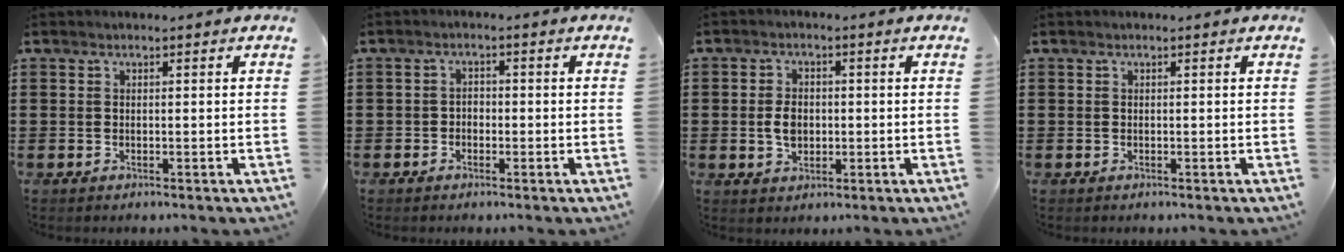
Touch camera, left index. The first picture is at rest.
{"total": 1.4, "force": [-1.0, 1.0, 0.3], "torque": [-0.011, 0.004, -0.024]}
{"total": 3.7, "force": [-0.2, 2.5, 2.7], "torque": [-0.048, 0.004, -0.008]}
{"total": 0.0}